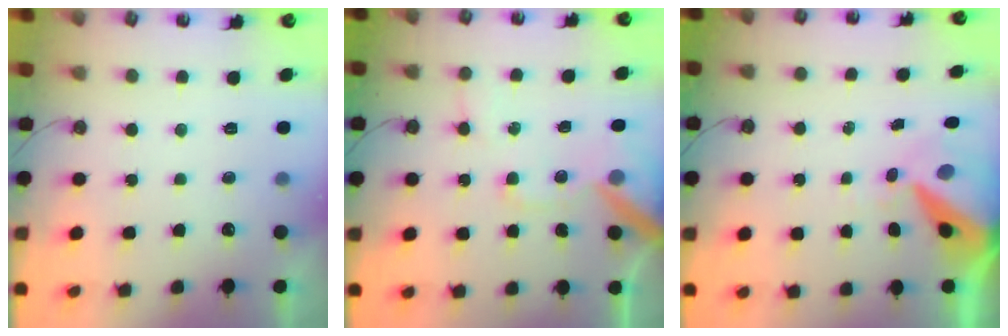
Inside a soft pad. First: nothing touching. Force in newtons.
{"total": 12.8, "press": 12.7, "slide": 1.6}
{"total": 11.9, "press": 11.8, "slide": 1.5}